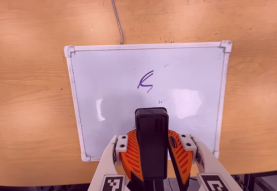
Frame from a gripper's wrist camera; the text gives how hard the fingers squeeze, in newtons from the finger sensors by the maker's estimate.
{"total": 11.2, "left": 11.0, "right": 11.4}